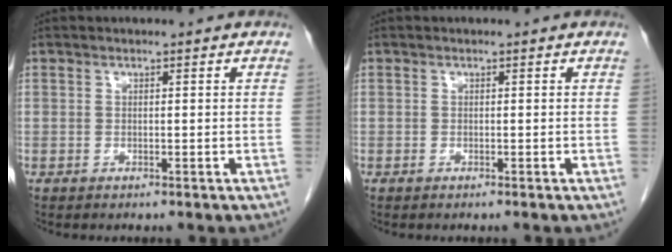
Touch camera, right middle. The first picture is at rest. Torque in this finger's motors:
{"motor_torque": [-0.45, -0.02, 0.02, -0.01]}